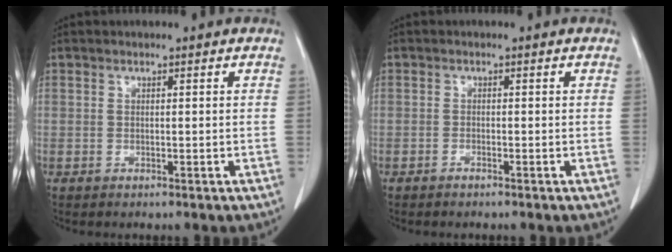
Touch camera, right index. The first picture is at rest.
{"total": 0.7, "force": [-0.6, 0.1, 0.3], "torque": [-0.008, -0.001, -0.010]}